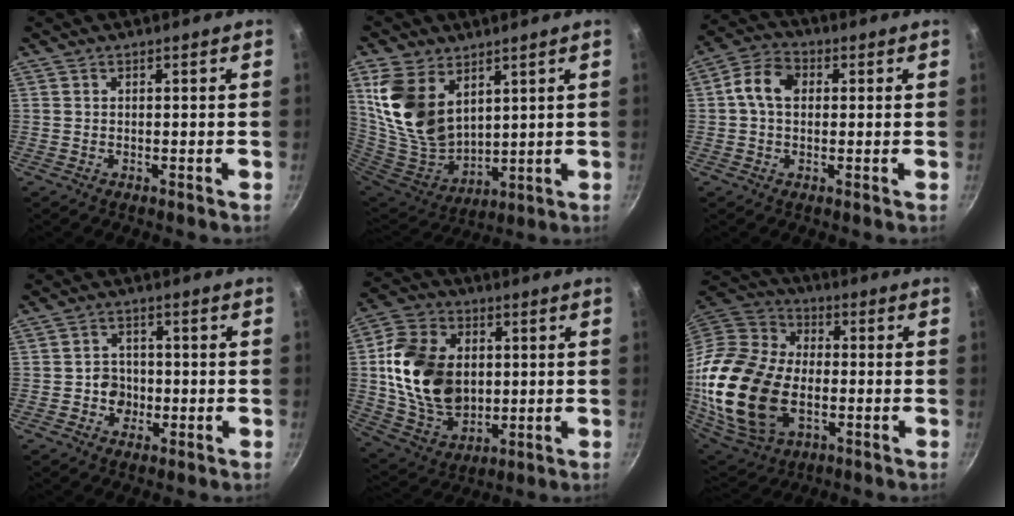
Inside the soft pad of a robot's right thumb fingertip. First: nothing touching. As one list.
[{"total": 16.7, "force": [7.3, 10.6, 10.5], "torque": [-0.201, -0.052, 0.159]}, {"total": 7.3, "force": [1.0, 5.1, 5.0], "torque": [-0.083, 0.018, 0.003]}, {"total": 4.5, "force": [-1.1, 4.0, 1.7], "torque": [0.002, 0.010, -0.022]}, {"total": 19.5, "force": [1.5, 14.3, 13.2], "torque": [-0.221, 0.001, 0.034]}, {"total": 26.4, "force": [-3.9, 17.3, 19.5], "torque": [-0.390, 0.015, -0.064]}]